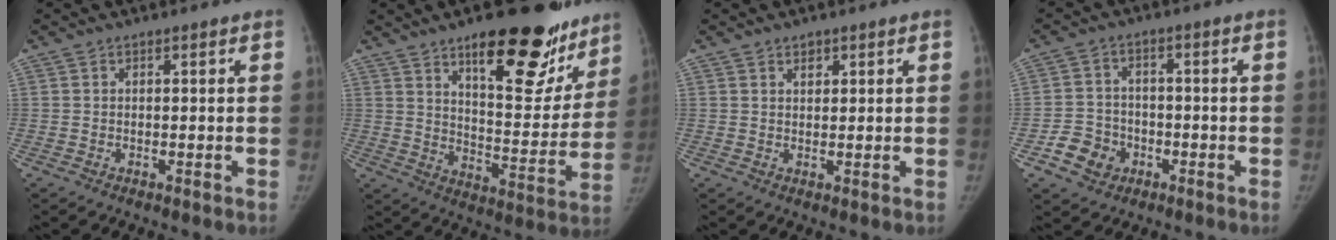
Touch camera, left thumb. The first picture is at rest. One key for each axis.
{"total": 22.9, "fx": 14.8, "fy": 8.8, "fz": 15.2, "tx": -0.148, "ty": -0.082, "tz": 0.212}
{"total": 1.8, "fx": 1.1, "fy": 1.1, "fz": 0.8, "tx": -0.001, "ty": -0.006, "tz": 0.016}
{"total": 6.8, "fx": -3.0, "fy": 5.7, "fz": 2.1, "tx": -0.015, "ty": 0.019, "tz": -0.050}